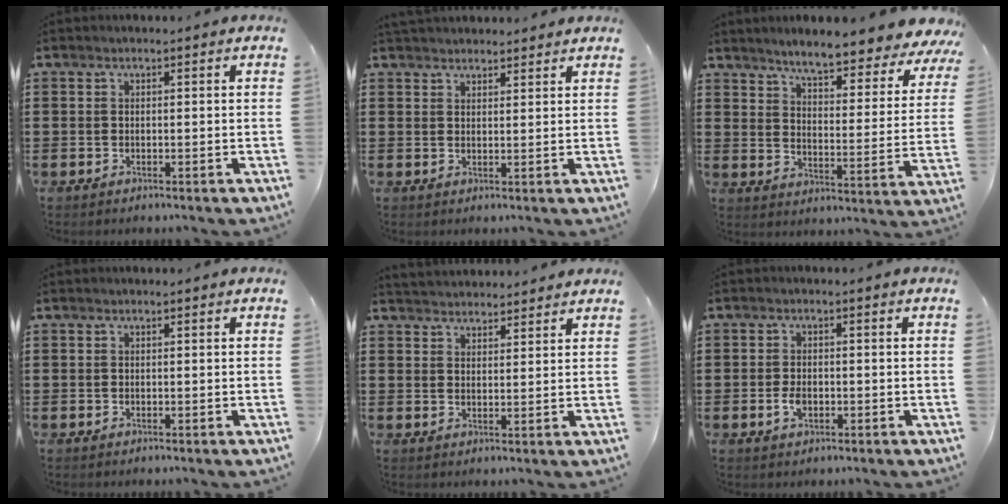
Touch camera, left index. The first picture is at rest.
{"total": 2.4, "force": [2.4, 0.4, 0.1], "torque": [-0.009, 0.000, 0.047]}
{"total": 6.6, "force": [6.1, 0.0, 2.5], "torque": [-0.068, -0.045, 0.099]}
{"total": 0.0}
{"total": 2.9, "force": [2.8, 0.2, -0.4], "torque": [-0.001, -0.006, 0.055]}
{"total": 2.5, "force": [-0.6, 1.4, 1.9], "torque": [-0.053, -0.004, -0.016]}